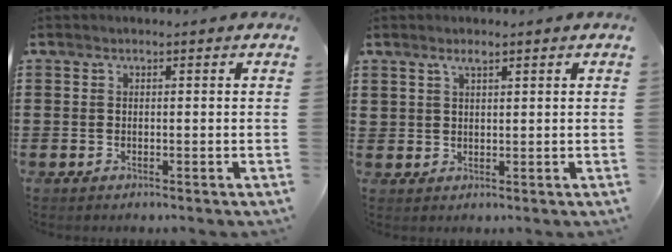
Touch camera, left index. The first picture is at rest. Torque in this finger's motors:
{"motor_torque": [-0.71, -0.22, -0.27, -0.11]}